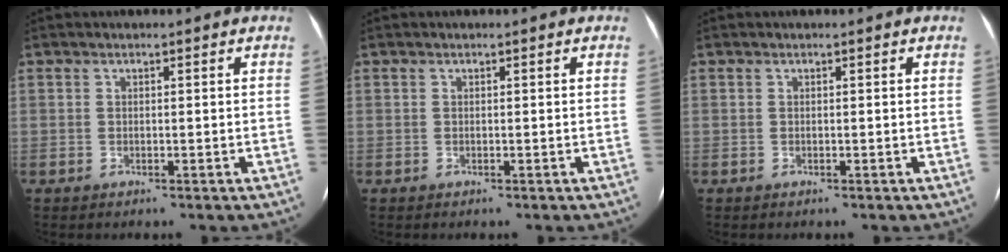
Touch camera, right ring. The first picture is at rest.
{"total": 0.0}
{"total": 0.0}